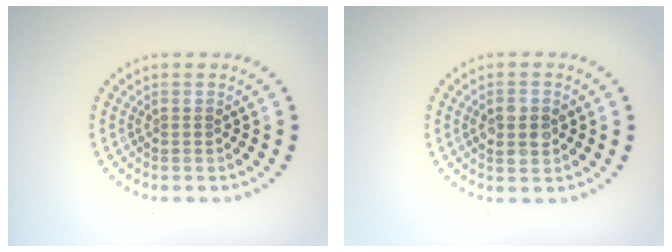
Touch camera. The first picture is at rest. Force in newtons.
{"total": 2.8, "press": 2.8, "slide": 0.2}